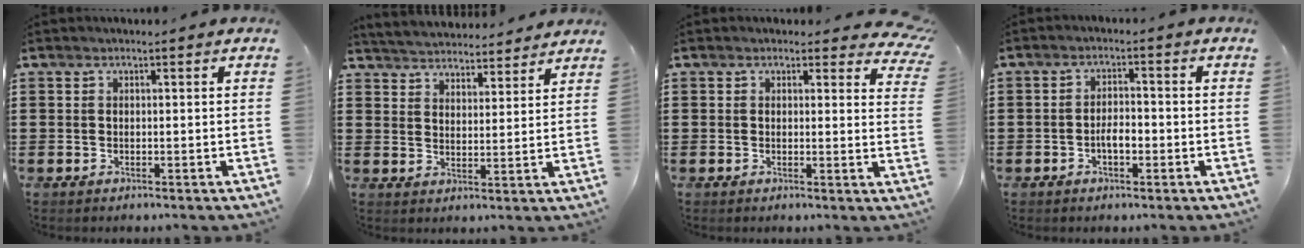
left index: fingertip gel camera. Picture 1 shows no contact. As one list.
[{"total": 4.1, "force": [4.1, 0.3, -0.2], "torque": [-0.017, -0.024, 0.071]}, {"total": 2.1, "force": [1.7, 1.0, 0.8], "torque": [-0.008, -0.004, 0.027]}, {"total": 3.1, "force": [-1.1, 1.3, 2.7], "torque": [-0.049, 0.007, -0.020]}]